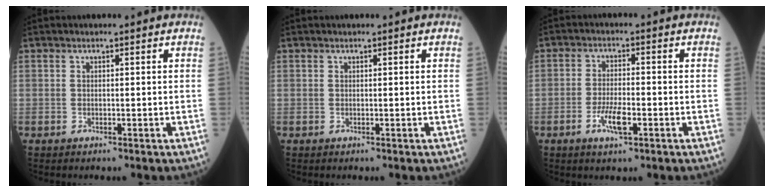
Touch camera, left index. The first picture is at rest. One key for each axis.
{"total": 0.0}
{"total": 4.4, "fx": -1.9, "fy": 0.9, "fz": 3.8, "tx": -0.074, "ty": -0.001, "tz": -0.035}